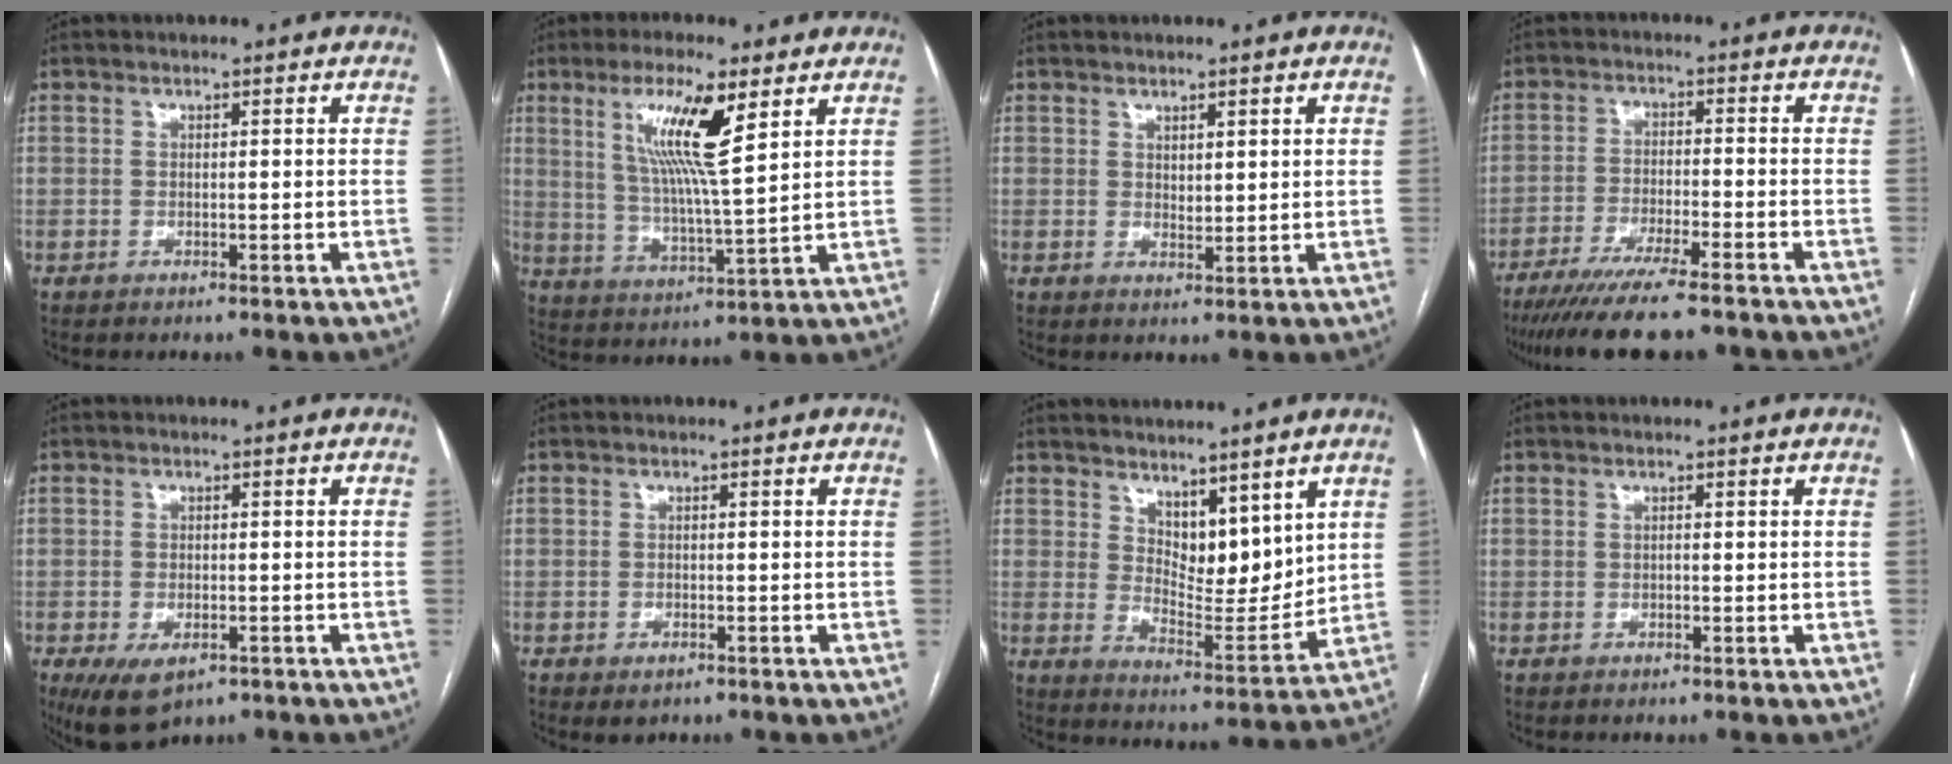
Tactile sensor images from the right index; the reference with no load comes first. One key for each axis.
{"total": 11.4, "fx": 5.1, "fy": 0.7, "fz": 10.1, "tx": -0.194, "ty": -0.002, "tz": 0.094}
{"total": 2.0, "fx": 1.1, "fy": 0.7, "fz": 1.5, "tx": -0.027, "ty": -0.006, "tz": 0.022}
{"total": 14.0, "fx": -11.3, "fy": 1.3, "fz": 8.2, "tx": -0.139, "ty": -0.037, "tz": -0.181}
{"total": 6.2, "fx": -3.3, "fy": 3.2, "fz": 4.2, "tx": -0.076, "ty": -0.011, "tz": -0.044}
{"total": 1.7, "fx": -0.9, "fy": 1.0, "fz": 0.9, "tx": -0.014, "ty": 0.000, "tz": -0.003}
{"total": 9.0, "fx": 5.8, "fy": 3.8, "fz": 5.7, "tx": -0.093, "ty": -0.015, "tz": 0.113}
{"total": 0.0}